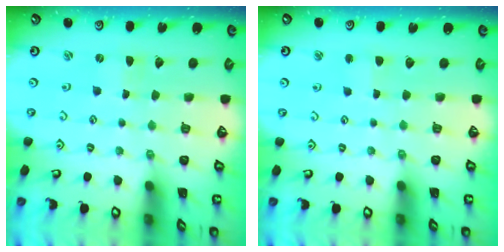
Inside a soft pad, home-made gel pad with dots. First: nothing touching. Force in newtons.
{"total": 2.3, "press": 2.3, "slide": 0.2}